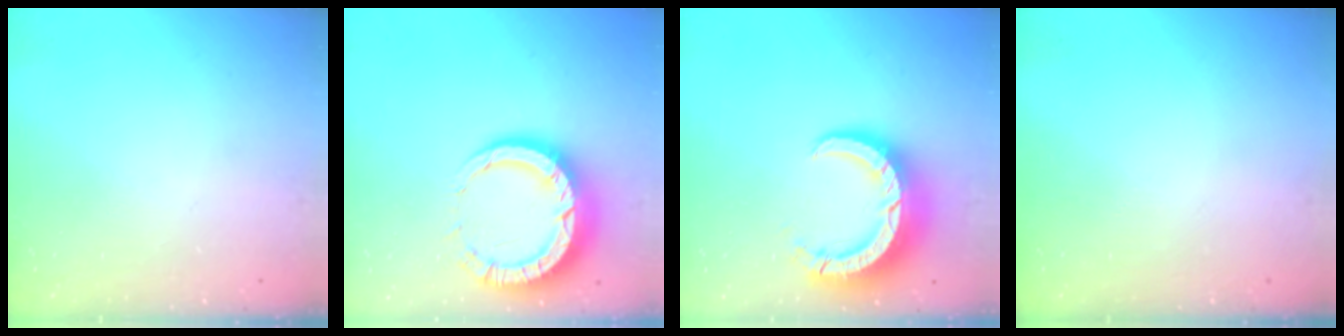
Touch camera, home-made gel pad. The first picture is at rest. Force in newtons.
{"total": 12.4, "press": 12.3, "slide": 1.2}
{"total": 11.5, "press": 11.5, "slide": 1.1}
{"total": 0.0}